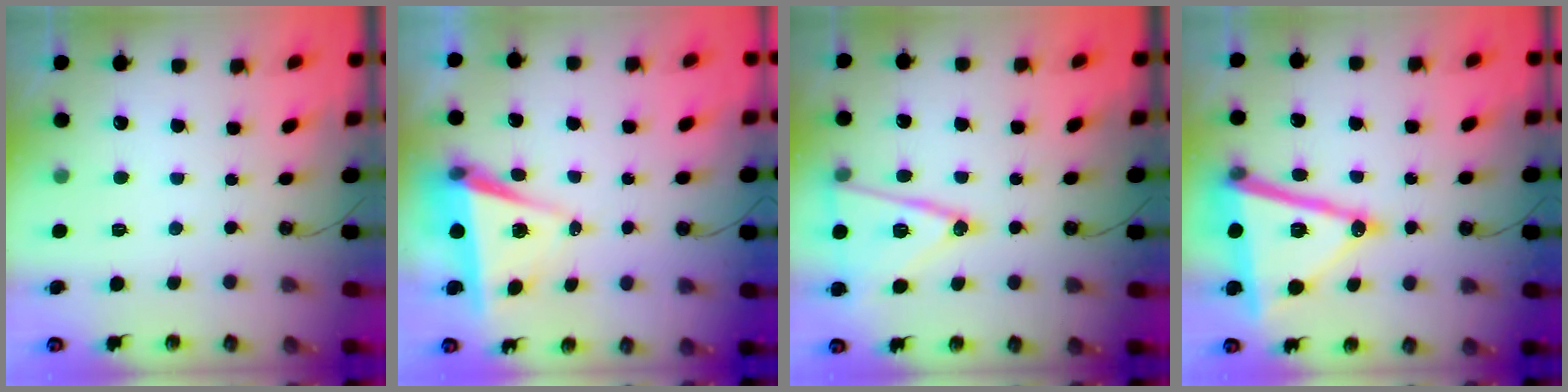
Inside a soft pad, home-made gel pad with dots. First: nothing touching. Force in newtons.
{"total": 5.9, "press": 4.2, "slide": 4.1}
{"total": 15.5, "press": 15.1, "slide": 3.7}
{"total": 19.7, "press": 19.3, "slide": 3.6}